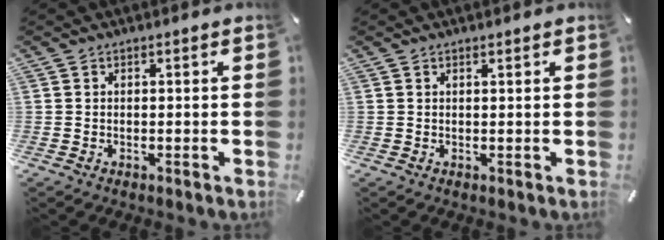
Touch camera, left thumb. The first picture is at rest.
{"total": 0.5, "force": [0.4, -0.1, 0.4], "torque": [-0.006, -0.001, 0.007]}